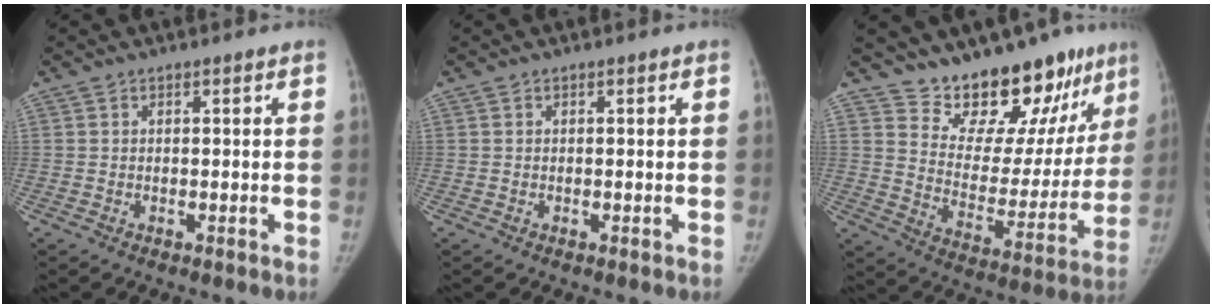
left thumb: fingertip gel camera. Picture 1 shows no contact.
{"total": 0.0}
{"total": 19.2, "force": [15.5, 7.8, 8.2], "torque": [-0.063, -0.114, 0.233]}